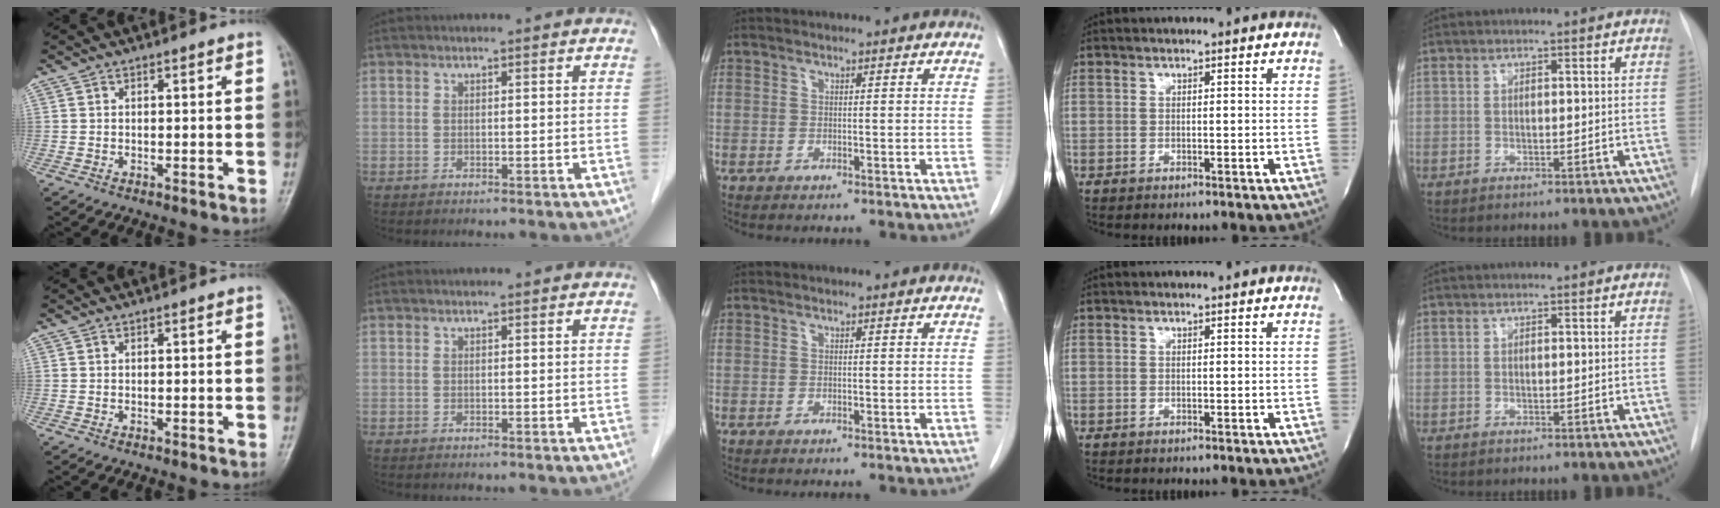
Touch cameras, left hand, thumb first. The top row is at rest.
{}